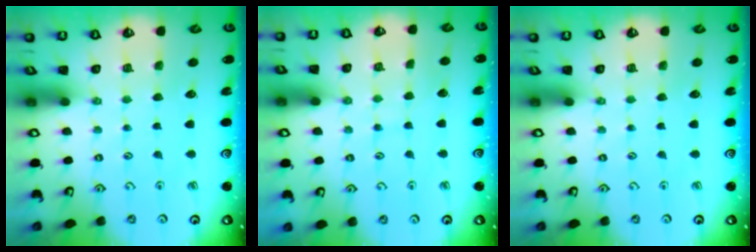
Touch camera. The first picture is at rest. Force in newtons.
{"total": 4.4, "press": 4.4, "slide": 0.4}
{"total": 0.0}